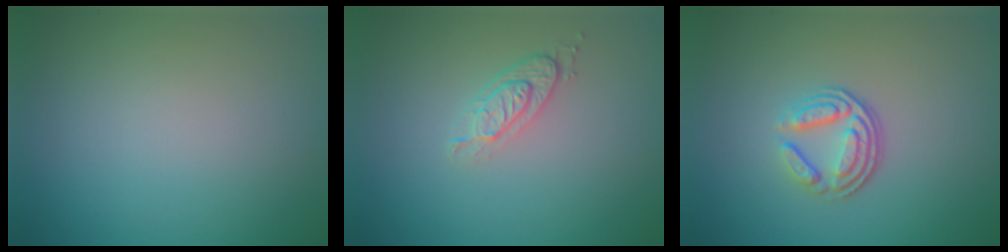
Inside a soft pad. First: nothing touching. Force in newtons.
{"total": 2.4, "press": 1.9, "slide": 1.4}
{"total": 3.7, "press": 2.6, "slide": 2.6}